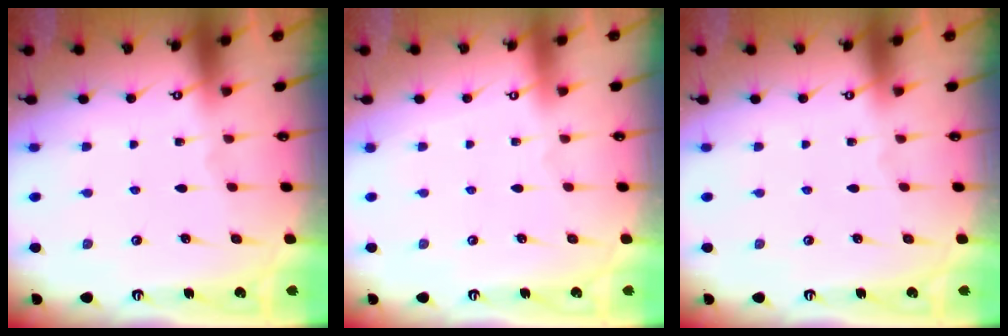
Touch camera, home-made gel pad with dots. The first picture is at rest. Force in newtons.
{"total": 4.0, "press": 4.0, "slide": 0.1}
{"total": 0.0}